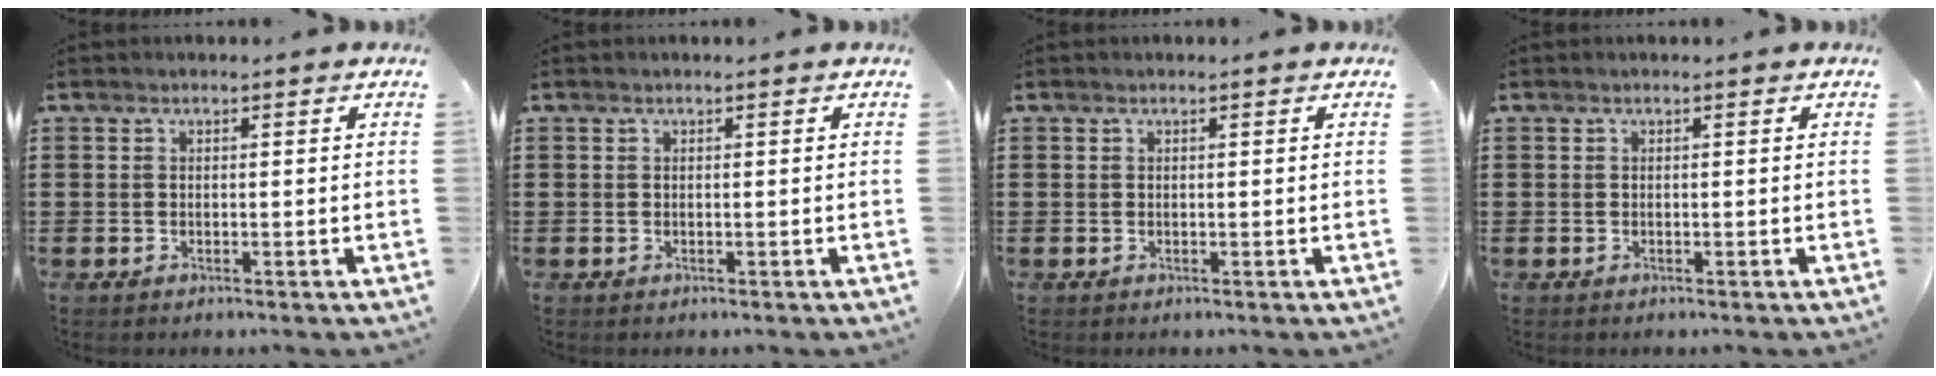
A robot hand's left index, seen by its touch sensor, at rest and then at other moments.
{"total": 0.0}
{"total": 0.0}
{"total": 0.0}